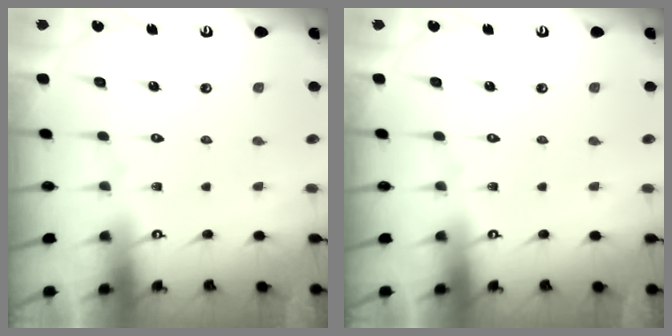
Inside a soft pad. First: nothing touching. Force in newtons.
{"total": 0.0}